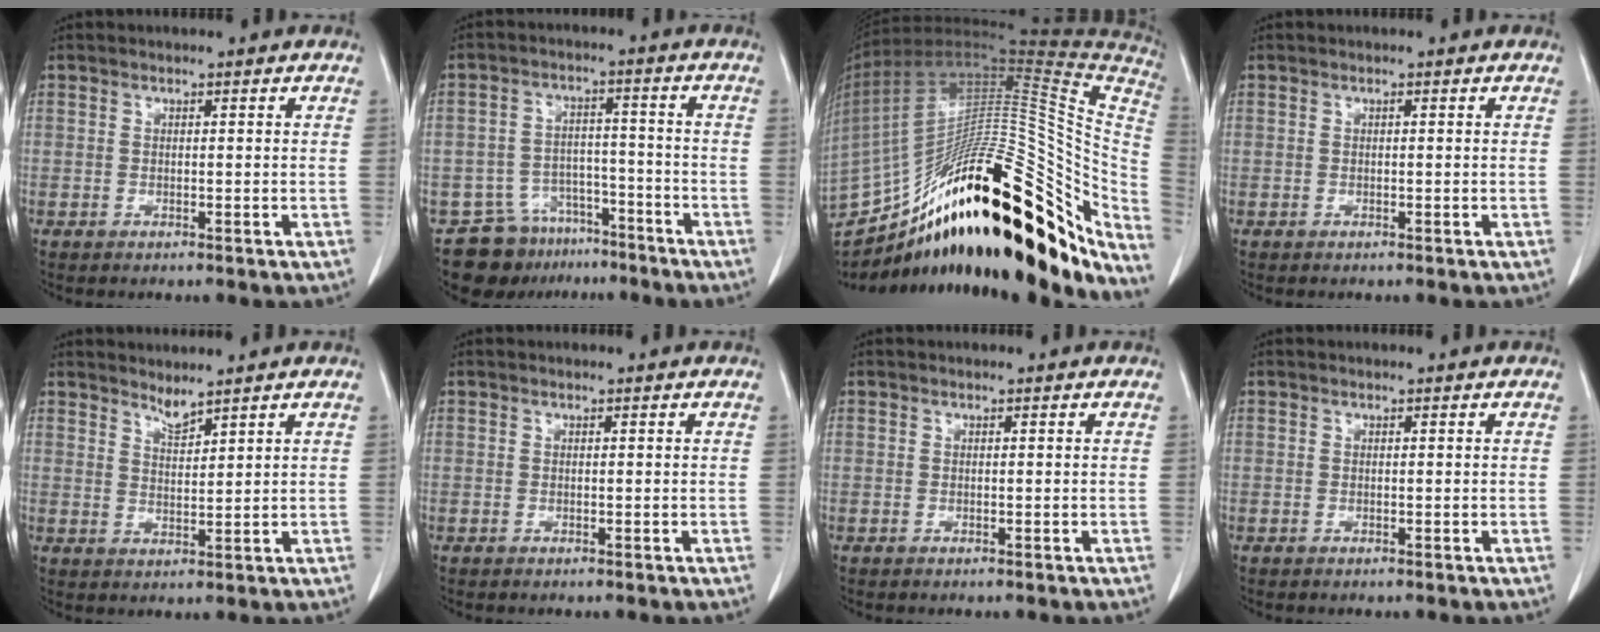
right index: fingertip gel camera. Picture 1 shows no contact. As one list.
[{"total": 9.6, "force": [-7.3, 6.0, 1.4], "torque": [-0.017, 0.029, -0.112]}, {"total": 42.0, "force": [-18.6, 16.7, 33.8], "torque": [-0.535, 0.011, -0.271]}, {"total": 0.0}, {"total": 2.2, "force": [2.2, -0.2, 0.5], "torque": [-0.008, -0.008, 0.044]}, {"total": 0.0}, {"total": 0.0}, {"total": 0.0}]